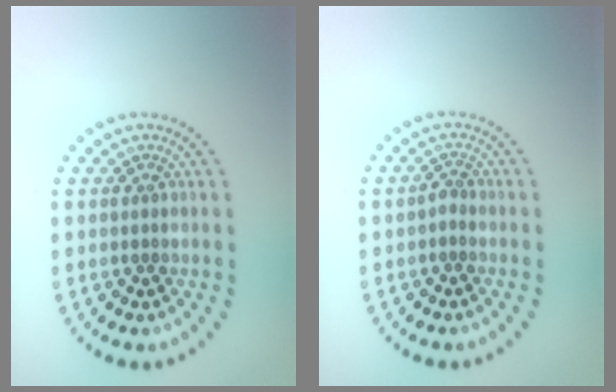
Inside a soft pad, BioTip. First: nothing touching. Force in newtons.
{"total": 0.8, "press": 0.6, "slide": 0.5}